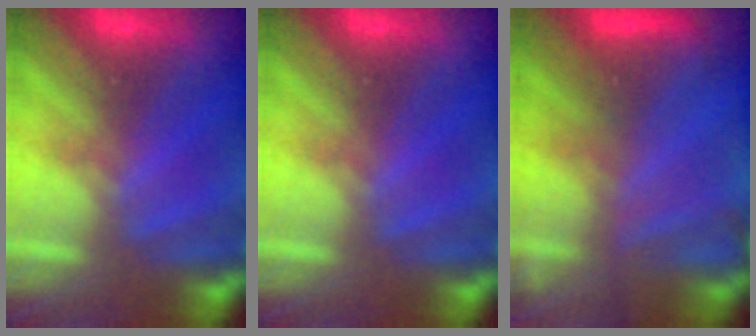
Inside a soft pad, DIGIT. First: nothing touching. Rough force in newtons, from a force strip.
{"total": 0.0}
{"total": 6.1}